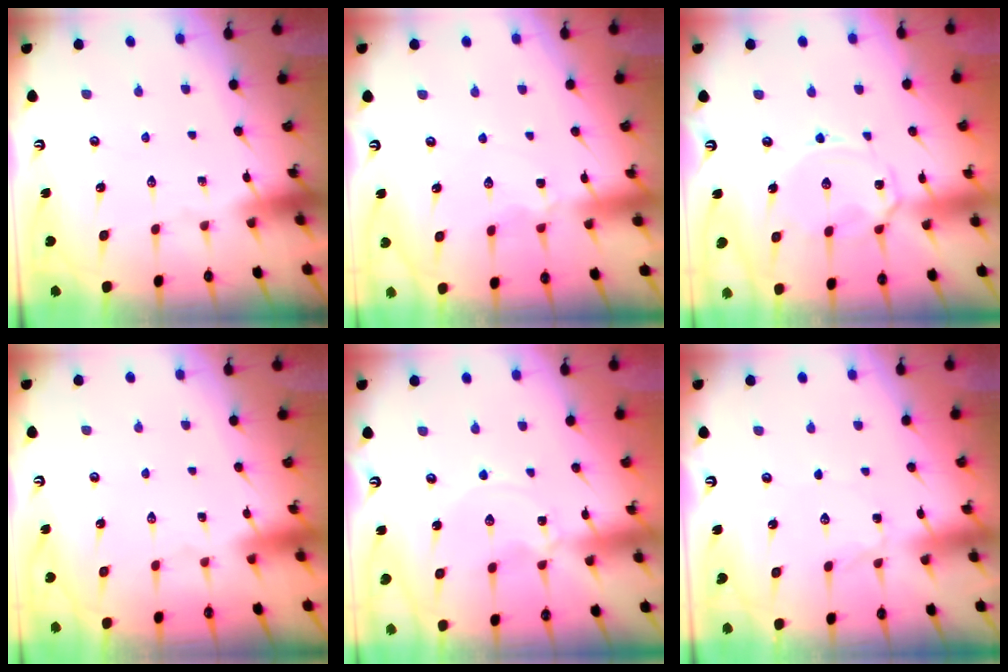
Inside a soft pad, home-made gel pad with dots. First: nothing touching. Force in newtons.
{"total": 1.9, "press": 1.8, "slide": 0.5}
{"total": 6.2, "press": 6.2, "slide": 0.6}
{"total": 1.6, "press": 1.6, "slide": 0.1}
{"total": 0.0}
{"total": 1.5, "press": 1.4, "slide": 0.1}